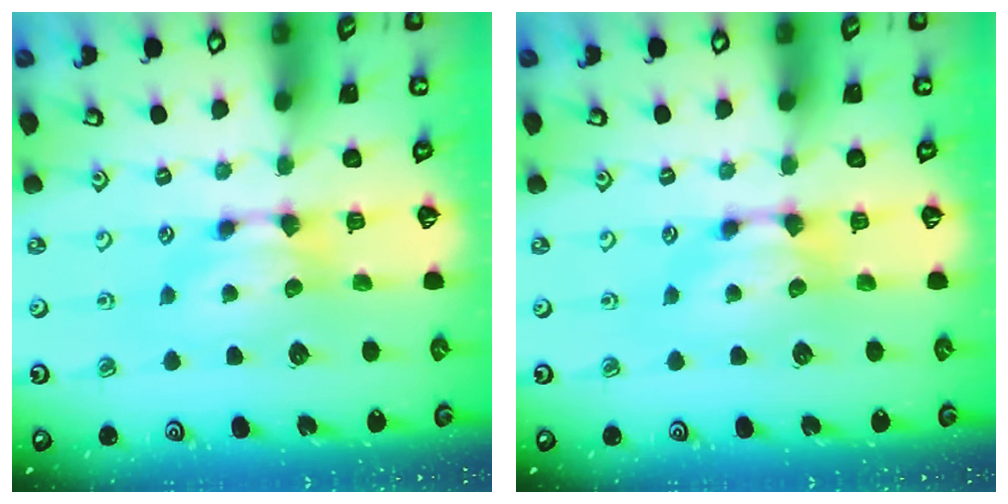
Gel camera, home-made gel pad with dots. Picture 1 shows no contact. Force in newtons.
{"total": 0.0}